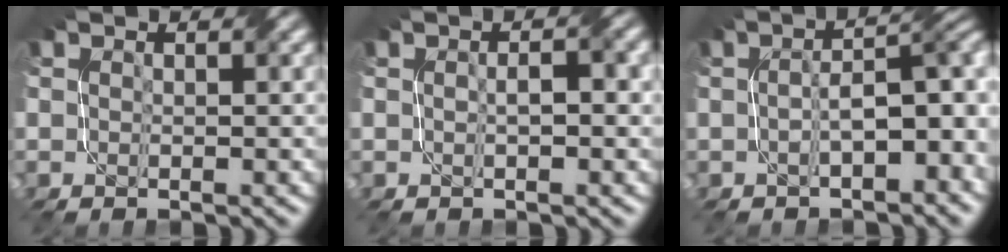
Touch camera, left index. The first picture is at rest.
{"total": 2.2, "force": [0.2, 0.7, 2.1], "torque": [-0.028, -0.004, -0.001]}
{"total": 6.2, "force": [-1.2, 2.2, 5.7], "torque": [-0.080, 0.013, -0.019]}